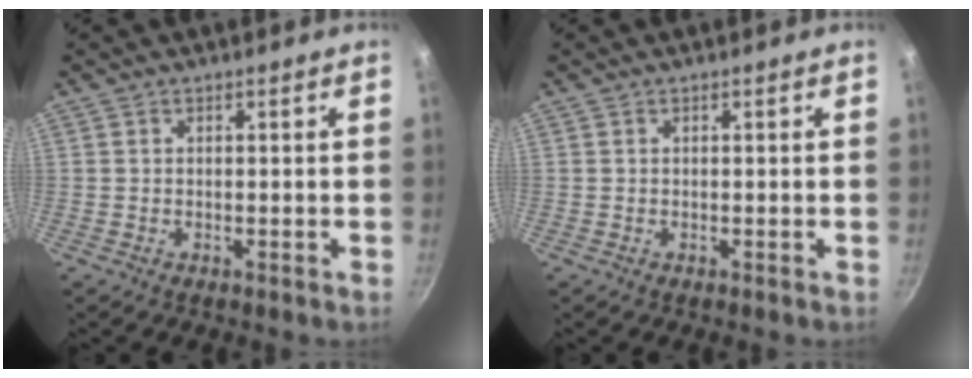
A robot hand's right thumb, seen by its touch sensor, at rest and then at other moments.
{"total": 0.0}